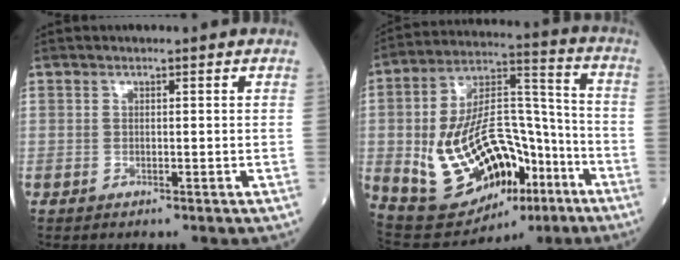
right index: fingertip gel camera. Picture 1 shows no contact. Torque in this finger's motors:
{"motor_torque": [1.68, -0.46, 1.05, 0.21]}